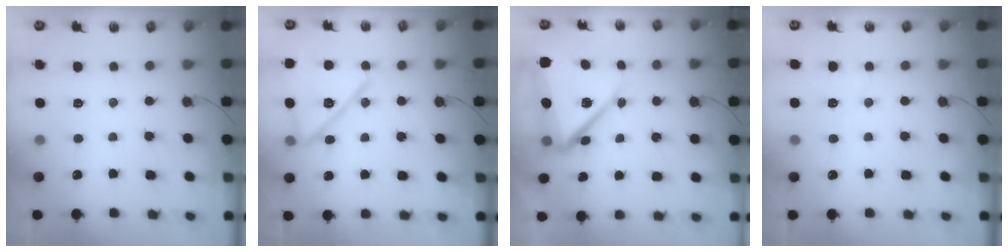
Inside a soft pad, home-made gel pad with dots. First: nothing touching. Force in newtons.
{"total": 16.9, "press": 16.9, "slide": 0.3}
{"total": 14.2, "press": 14.1, "slide": 1.3}
{"total": 5.2, "press": 4.7, "slide": 2.1}